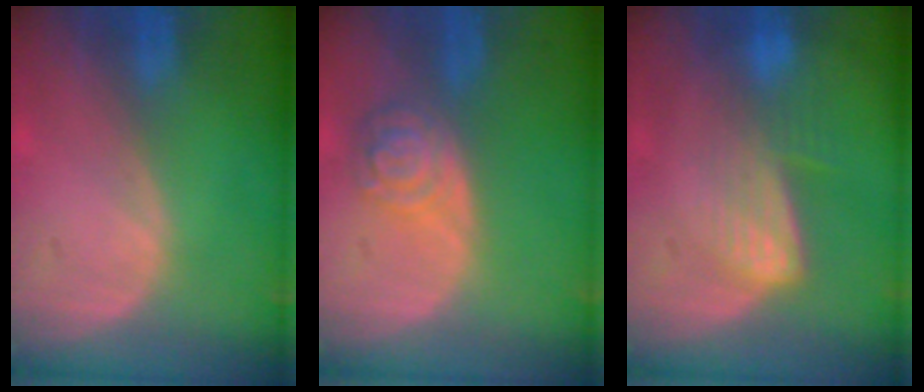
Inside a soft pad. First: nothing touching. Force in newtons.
{"total": 5.3, "press": 4.8, "slide": 2.3}
{"total": 7.1, "press": 6.0, "slide": 3.9}